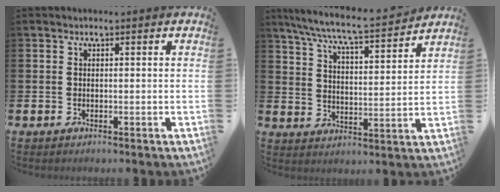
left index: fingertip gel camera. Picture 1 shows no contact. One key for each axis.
{"total": 7.6, "fx": 7.0, "fy": 0.3, "fz": 2.9, "tx": -0.084, "ty": -0.048, "tz": 0.120}